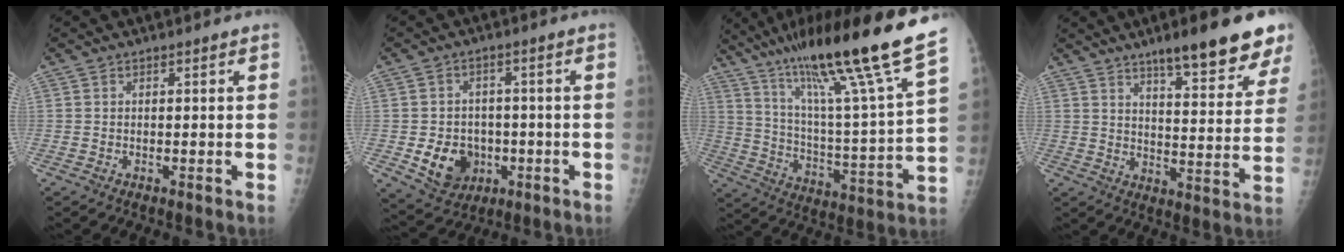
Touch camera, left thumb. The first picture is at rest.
{"total": 9.2, "force": [-2.3, 7.6, 4.6], "torque": [-0.046, 0.007, -0.025]}
{"total": 26.8, "force": [18.7, 1.1, 19.2], "torque": [-0.303, -0.073, 0.306]}
{"total": 16.1, "force": [11.3, 3.4, 11.0], "torque": [-0.113, -0.059, 0.159]}